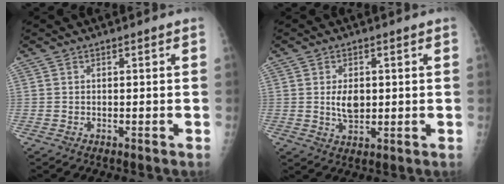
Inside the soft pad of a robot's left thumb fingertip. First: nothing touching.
{"total": 4.8, "force": [0.5, 3.0, 3.7], "torque": [-0.054, -0.007, 0.013]}